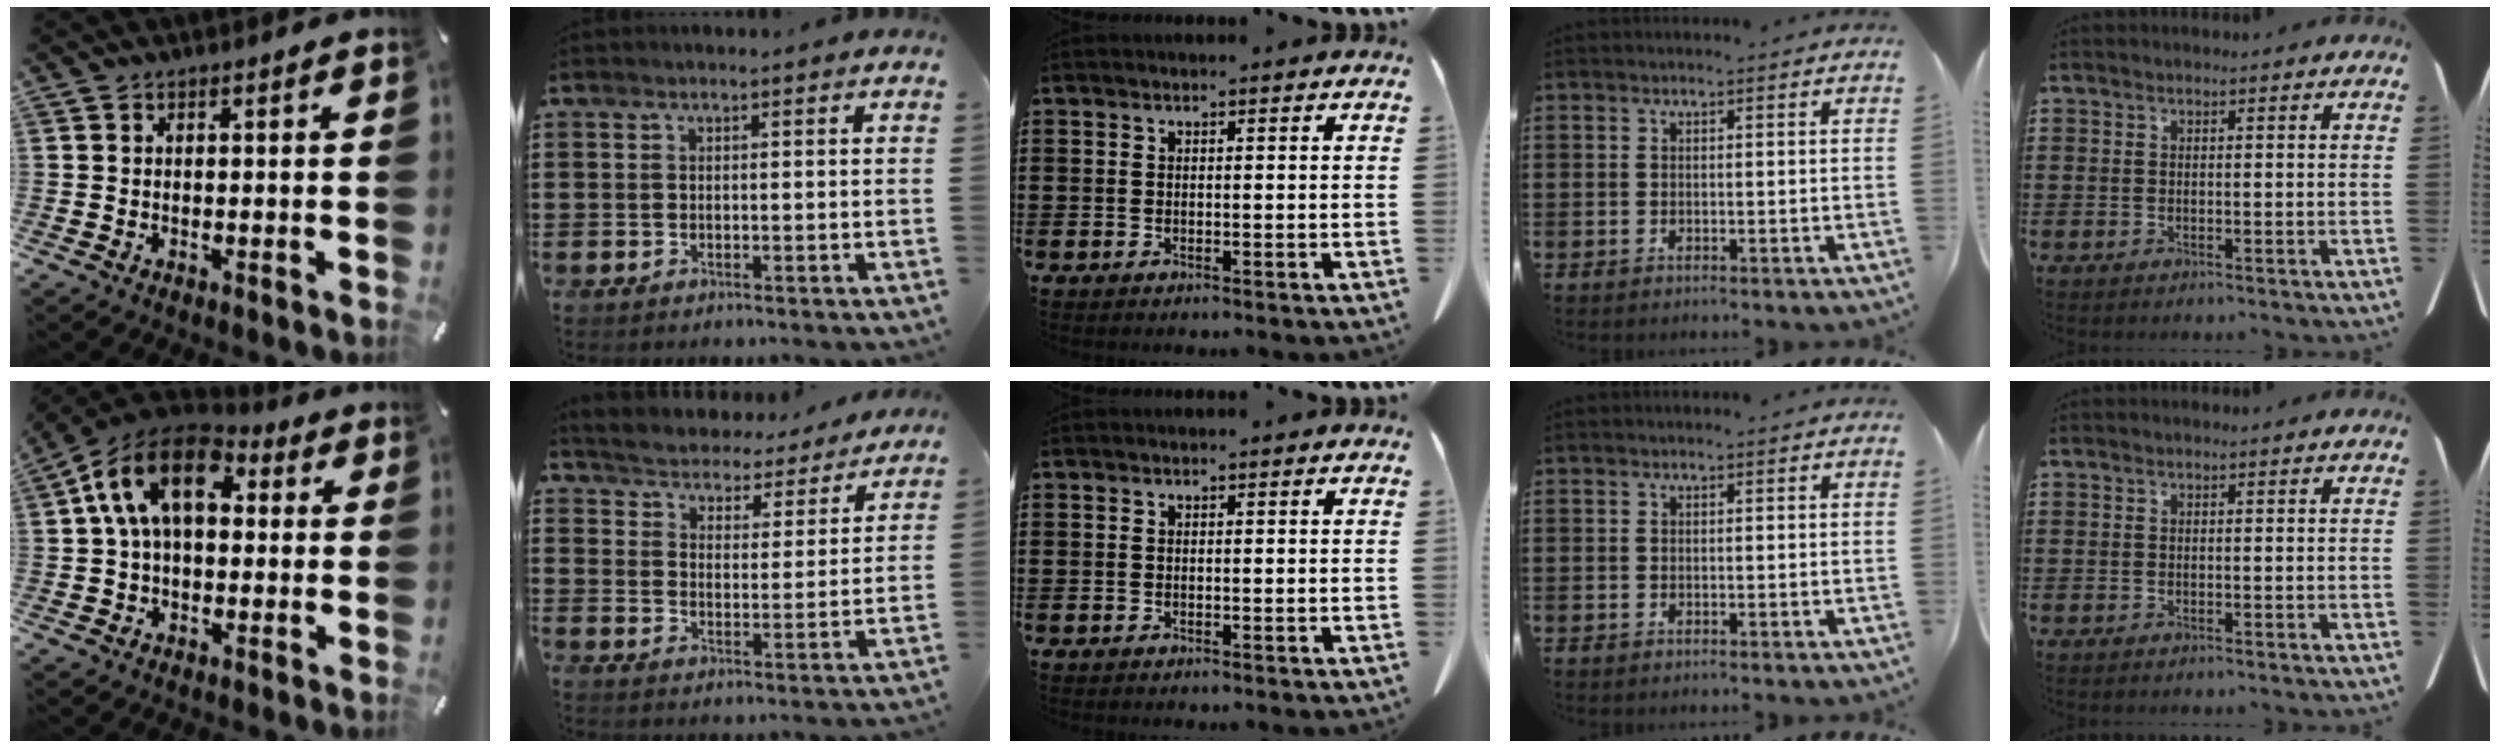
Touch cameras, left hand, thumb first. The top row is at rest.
{"thumb": {"total": 15.0, "force": [4.3, 9.4, 10.9], "torque": [-0.207, 0.001, 0.076]}, "index": {"total": 4.1, "force": [4.1, 0.0, -0.2], "torque": [-0.024, -0.039, 0.063]}}